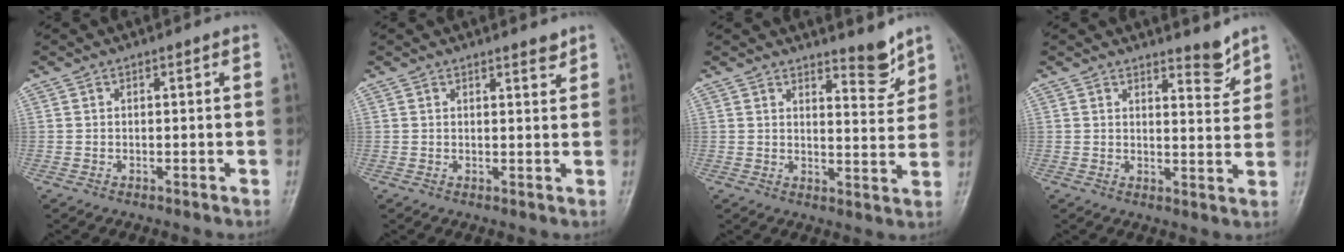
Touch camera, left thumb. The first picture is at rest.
{"total": 1.9, "force": [1.7, 0.4, 0.8], "torque": [-0.003, -0.014, 0.024]}
{"total": 5.1, "force": [4.5, 1.1, 2.1], "torque": [-0.016, -0.047, 0.071]}
{"total": 3.9, "force": [3.6, 0.9, 1.3], "torque": [-0.007, -0.037, 0.055]}